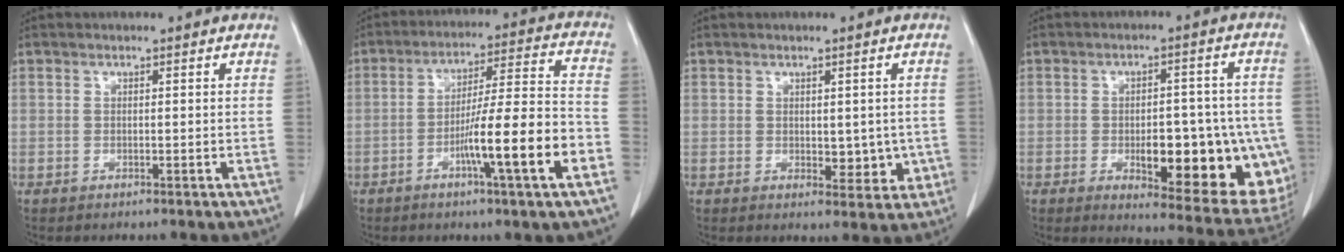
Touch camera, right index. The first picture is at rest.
{"total": 14.0, "force": [-5.3, -0.2, 13.0], "torque": [-0.209, 0.003, -0.085]}
{"total": 4.3, "force": [-0.2, 2.6, 3.4], "torque": [-0.028, -0.006, 0.006]}
{"total": 18.0, "force": [-4.8, 6.5, 16.1], "torque": [-0.128, 0.016, -0.039]}